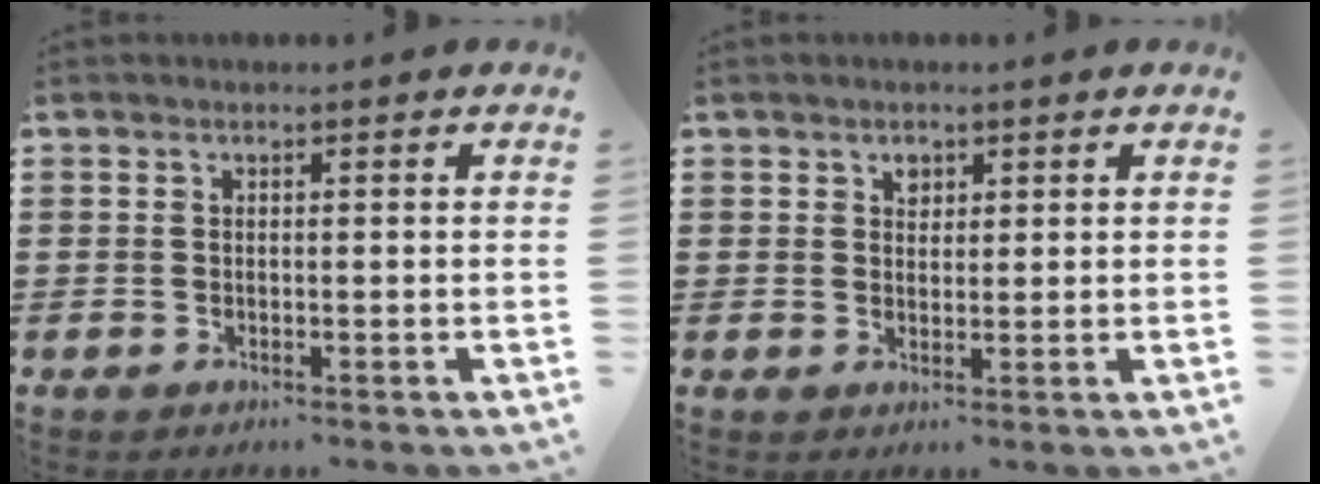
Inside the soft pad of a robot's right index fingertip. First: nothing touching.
{"total": 1.8, "force": [1.0, 1.2, 0.9], "torque": [-0.012, 0.001, 0.017]}